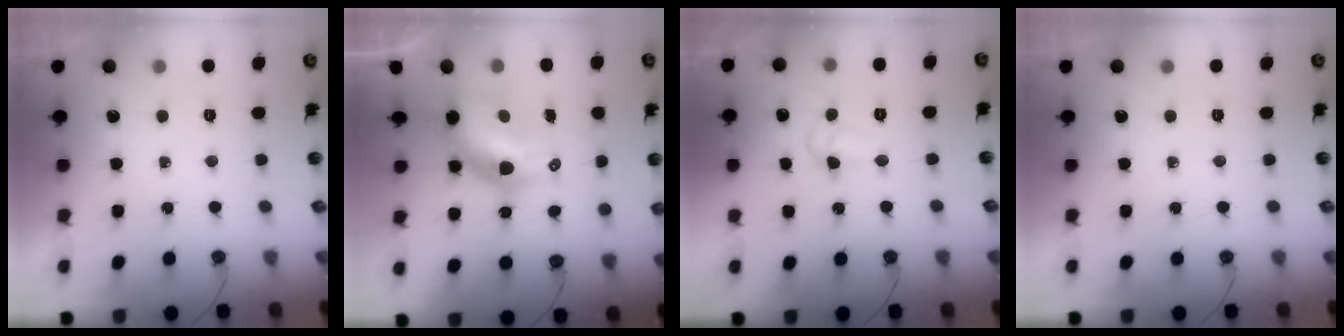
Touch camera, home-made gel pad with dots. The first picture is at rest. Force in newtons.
{"total": 8.8, "press": 8.7, "slide": 1.0}
{"total": 5.3, "press": 5.2, "slide": 1.0}
{"total": 0.0}